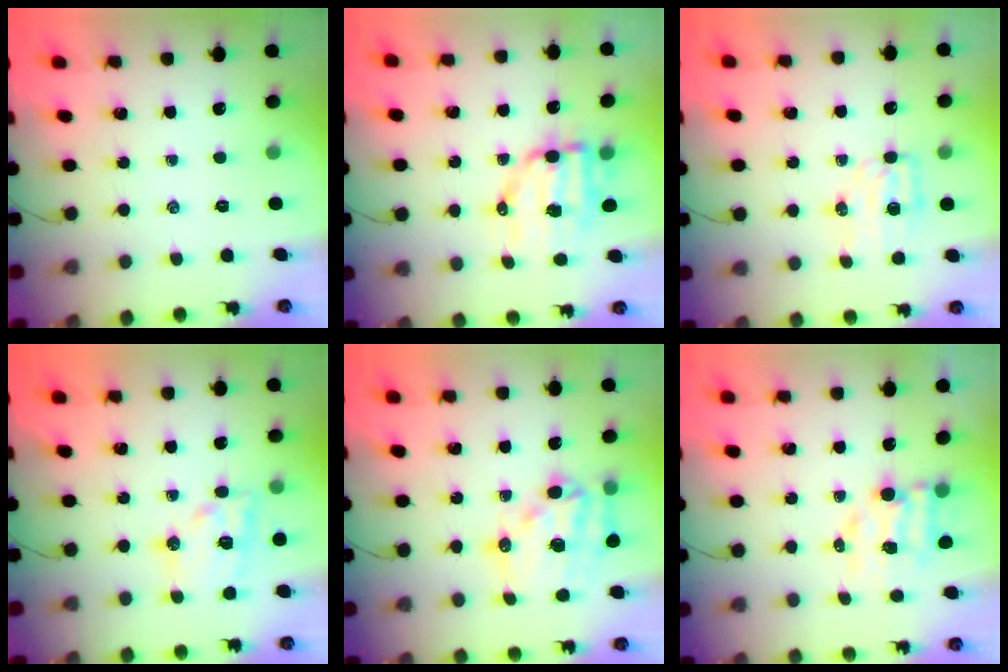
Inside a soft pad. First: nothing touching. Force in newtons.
{"total": 9.2, "press": 9.0, "slide": 1.9}
{"total": 5.7, "press": 5.6, "slide": 1.0}
{"total": 13.5, "press": 13.4, "slide": 2.0}
{"total": 16.8, "press": 16.4, "slide": 3.4}
{"total": 7.3, "press": 7.2, "slide": 0.8}